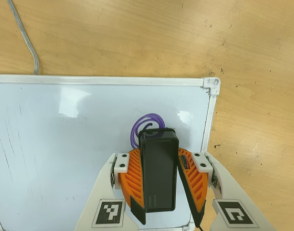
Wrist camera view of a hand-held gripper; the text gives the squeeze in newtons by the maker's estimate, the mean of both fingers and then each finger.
{"total": 11.6, "left": 13.4, "right": 9.8}